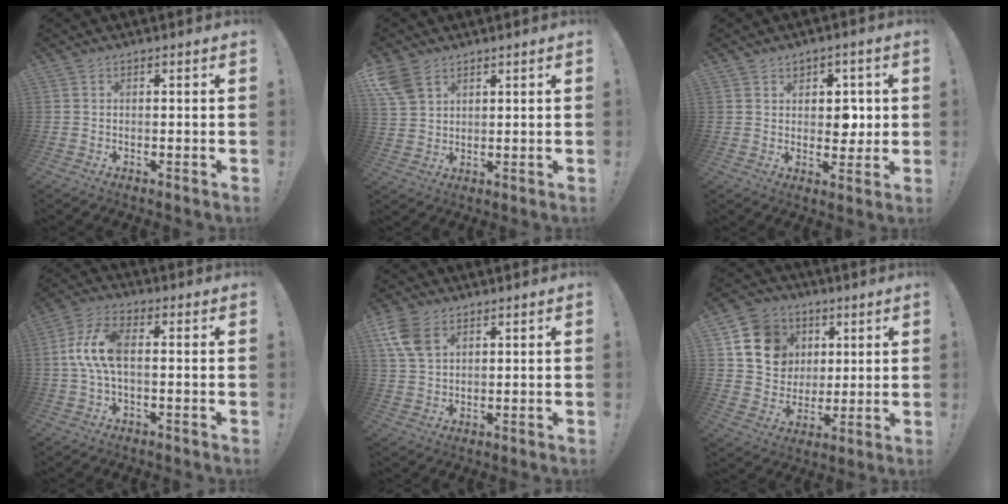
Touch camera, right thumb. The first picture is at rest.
{"total": 7.1, "force": [4.2, 4.5, 3.6], "torque": [-0.084, -0.012, 0.087]}
{"total": 6.3, "force": [1.3, 5.3, 3.1], "torque": [-0.031, -0.003, 0.023]}
{"total": 10.4, "force": [0.4, 5.1, 9.1], "torque": [-0.192, 0.003, 0.009]}
{"total": 8.8, "force": [4.2, 5.6, 5.3], "torque": [-0.114, -0.005, 0.084]}
{"total": 13.8, "force": [5.1, 11.9, 4.6], "torque": [-0.071, -0.013, 0.115]}